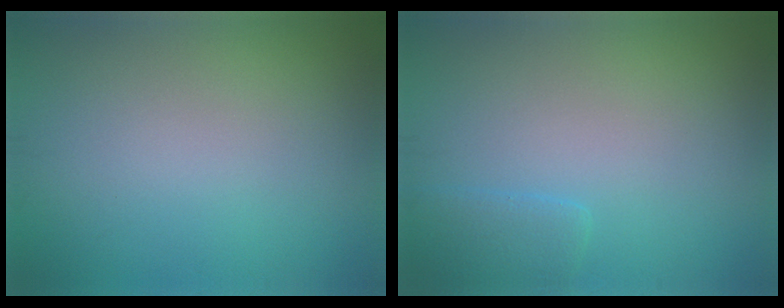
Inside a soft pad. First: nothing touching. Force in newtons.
{"total": 1.9, "press": 1.8, "slide": 0.3}